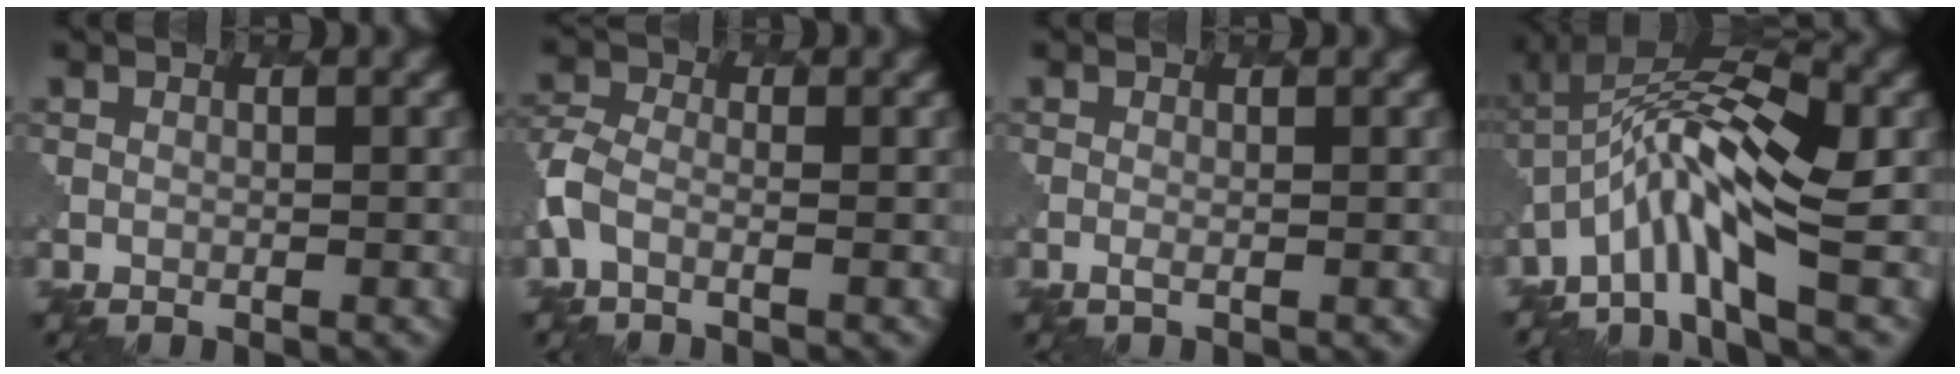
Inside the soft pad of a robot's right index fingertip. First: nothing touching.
{"total": 2.1, "force": [-1.2, 0.9, 1.4], "torque": [-0.038, -0.004, -0.038]}
{"total": 0.8, "force": [0.1, 0.3, 0.7], "torque": [-0.011, 0.000, 0.000]}
{"total": 7.6, "force": [-2.5, 2.1, 6.8], "torque": [-0.128, 0.017, -0.055]}